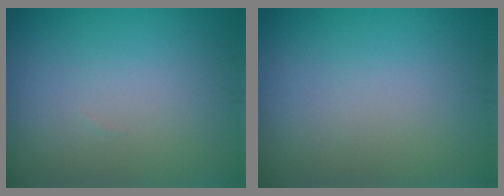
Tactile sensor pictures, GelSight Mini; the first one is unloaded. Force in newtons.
{"total": 0.0}